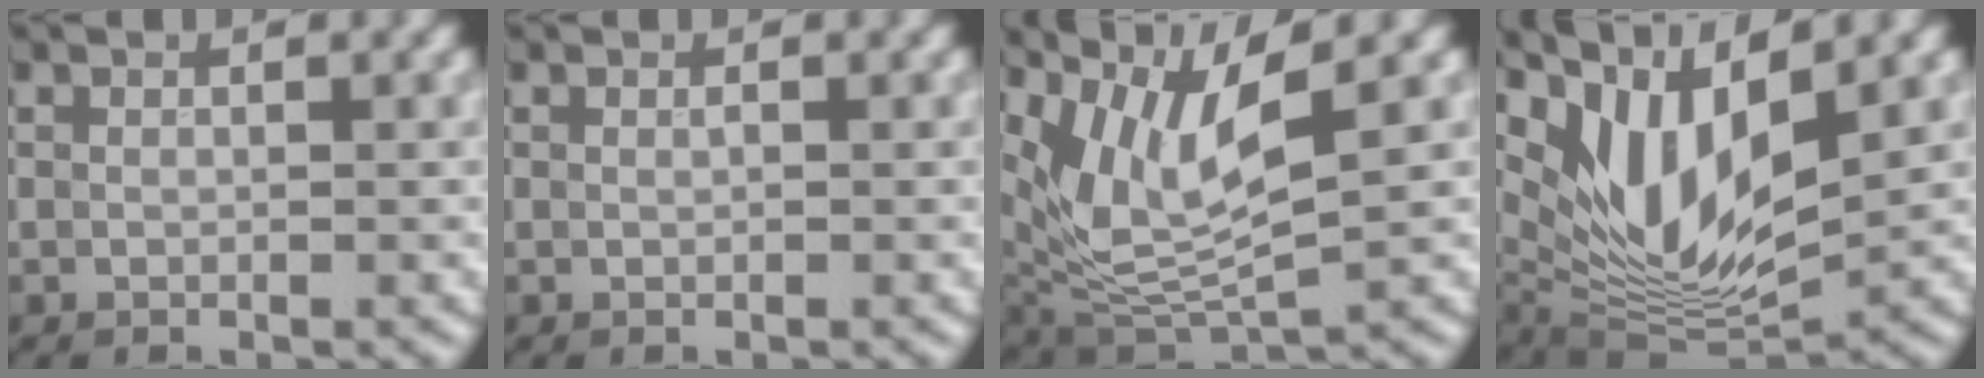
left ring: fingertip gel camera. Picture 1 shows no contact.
{"total": 0.0}
{"total": 7.0, "force": [2.9, 2.6, 5.9], "torque": [-0.132, -0.014, 0.059]}
{"total": 9.2, "force": [4.3, 3.7, 7.2], "torque": [-0.144, -0.008, 0.083]}